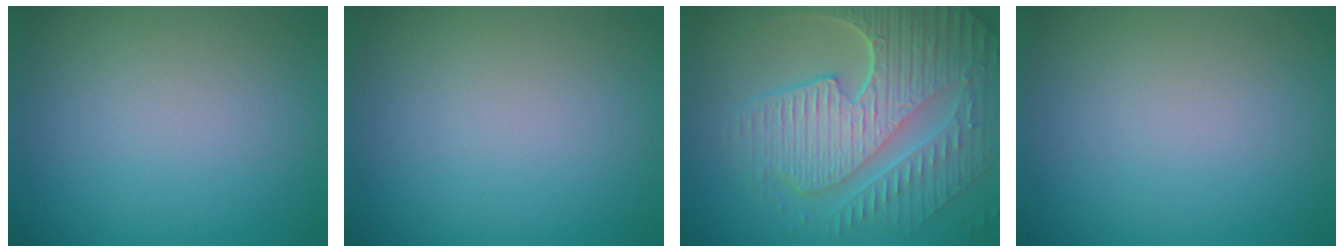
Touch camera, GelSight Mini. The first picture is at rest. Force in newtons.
{"total": 0.0}
{"total": 9.9, "press": 6.6, "slide": 7.4}
{"total": 0.0}